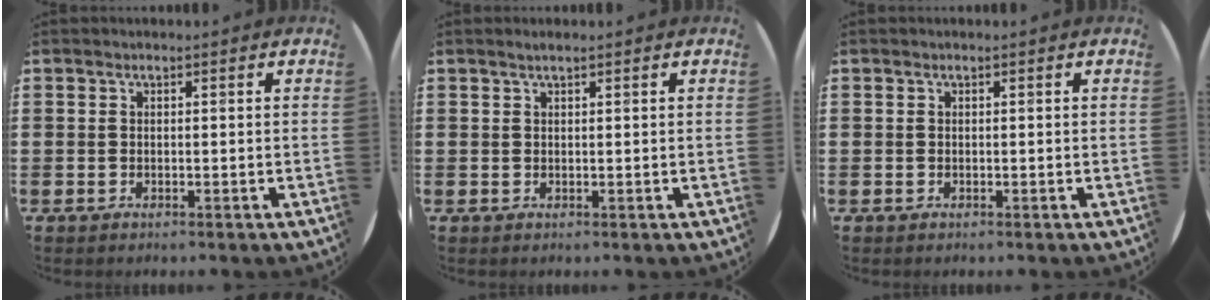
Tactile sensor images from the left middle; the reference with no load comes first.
{"total": 0.8, "force": [0.6, 0.0, 0.5], "torque": [-0.010, 0.001, 0.011]}
{"total": 0.0}